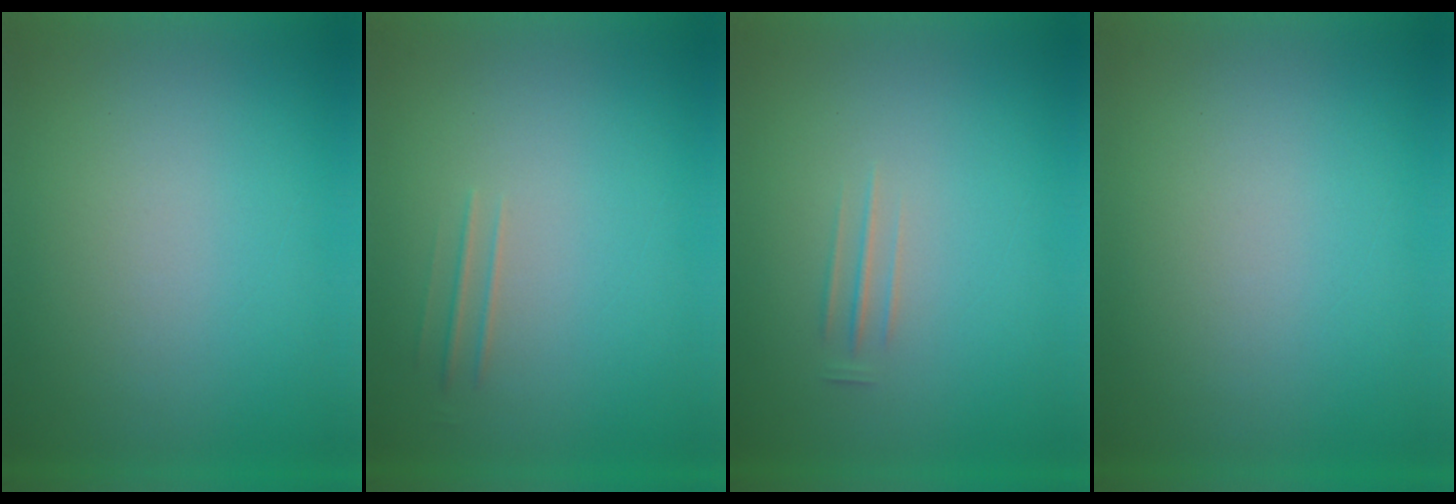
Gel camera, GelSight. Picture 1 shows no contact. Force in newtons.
{"total": 1.8}
{"total": 1.7}
{"total": 0.0}